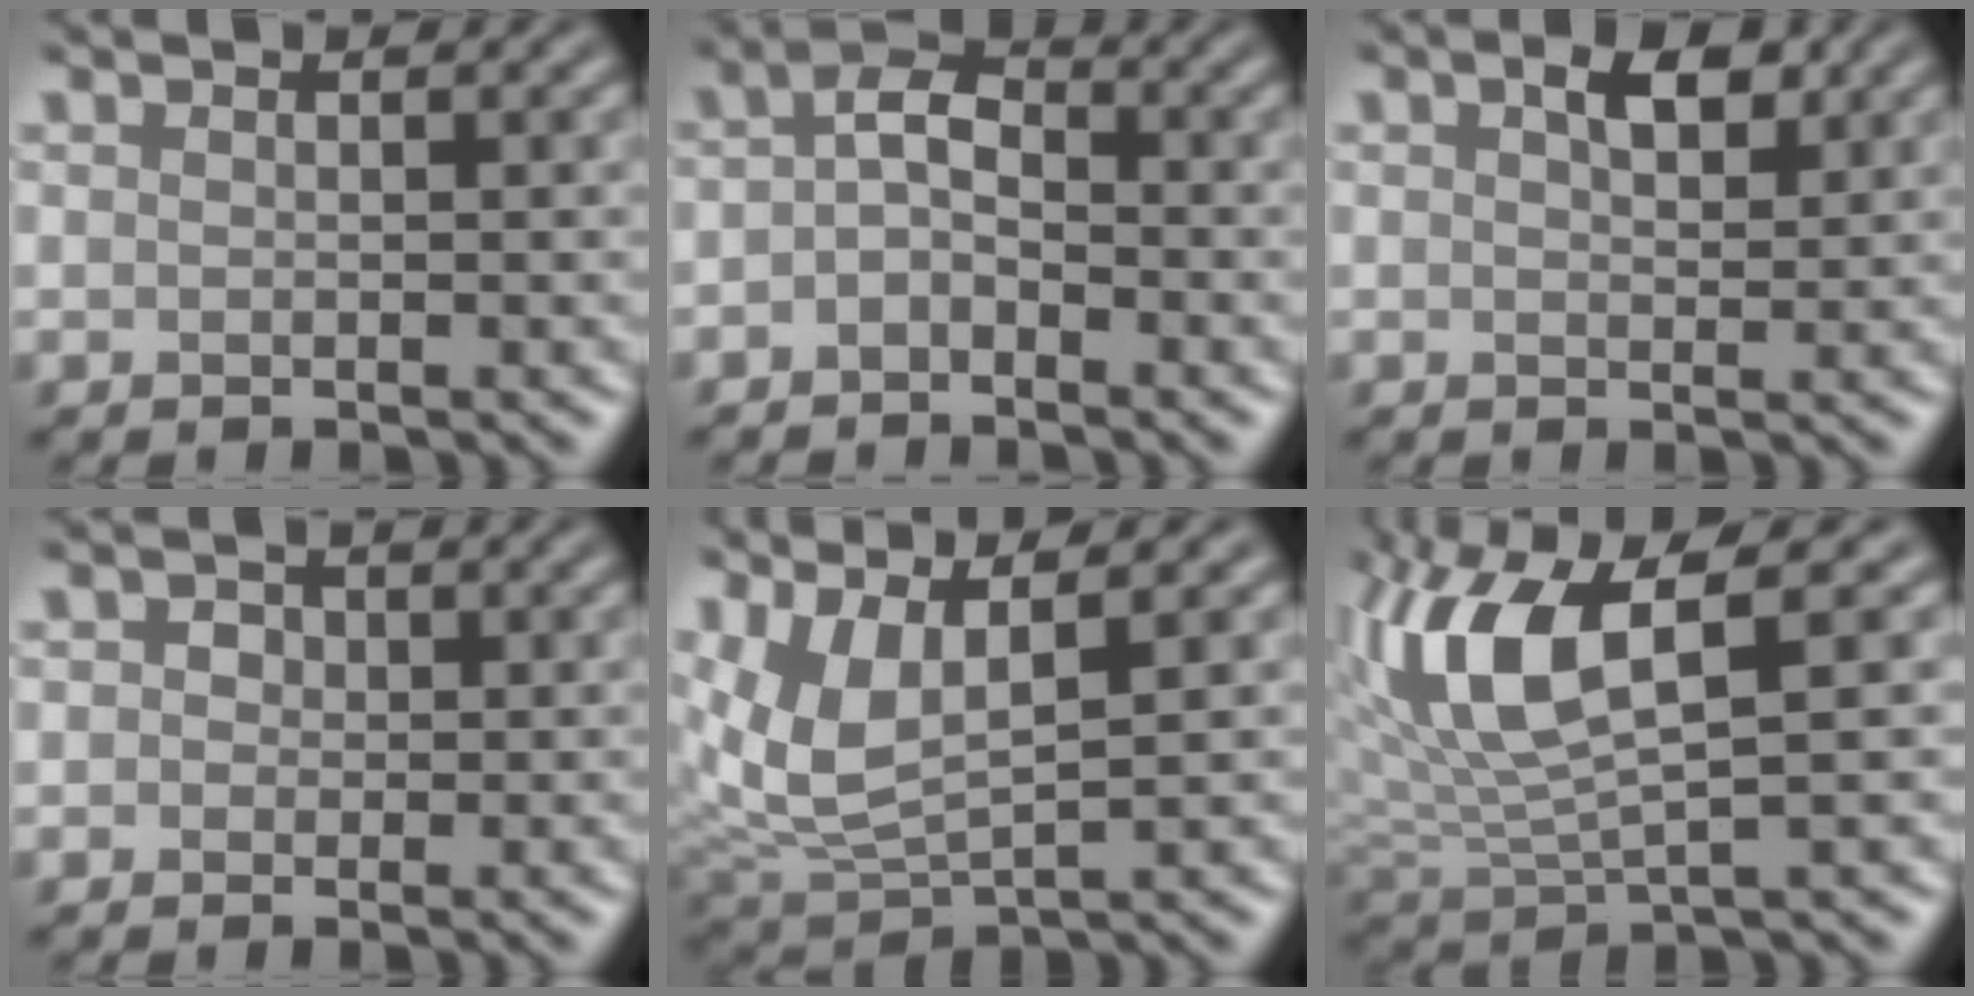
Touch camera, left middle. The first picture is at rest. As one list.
[{"total": 2.7, "force": [-1.1, 1.6, 1.8], "torque": [-0.035, 0.008, -0.030]}, {"total": 2.5, "force": [1.1, 1.3, 1.9], "torque": [-0.030, 0.003, 0.019]}, {"total": 1.9, "force": [0.4, 1.6, 0.8], "torque": [0.000, 0.008, -0.013]}, {"total": 5.6, "force": [2.5, 2.2, 4.5], "torque": [-0.113, -0.003, 0.055]}, {"total": 7.7, "force": [2.5, 2.7, 6.8], "torque": [-0.159, 0.003, 0.047]}]